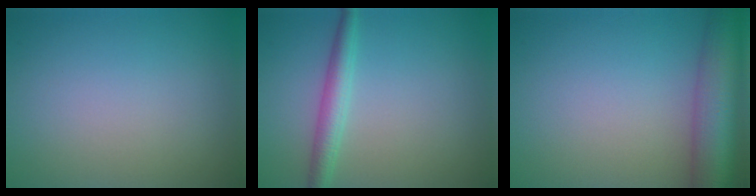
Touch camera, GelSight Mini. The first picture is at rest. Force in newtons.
{"total": 2.7, "press": 2.7, "slide": 0.0}
{"total": 8.5, "press": 8.5, "slide": 0.5}